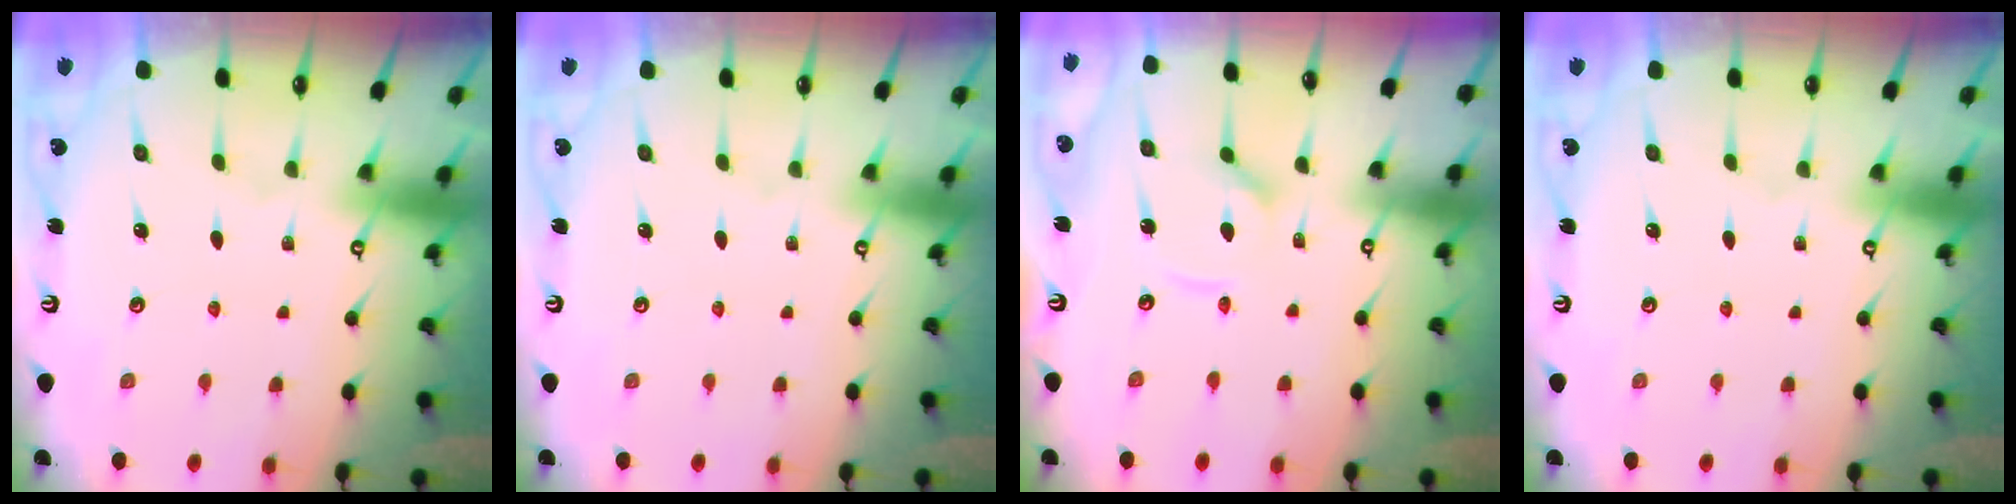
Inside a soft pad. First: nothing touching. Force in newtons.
{"total": 0.0}
{"total": 7.1, "press": 7.1, "slide": 0.8}
{"total": 0.0}